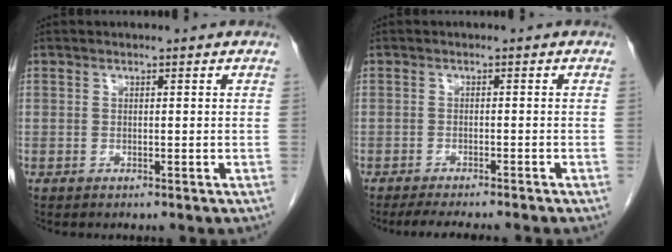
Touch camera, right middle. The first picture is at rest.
{"total": 8.1, "force": [-6.9, 1.1, 4.1], "torque": [-0.051, -0.009, -0.096]}